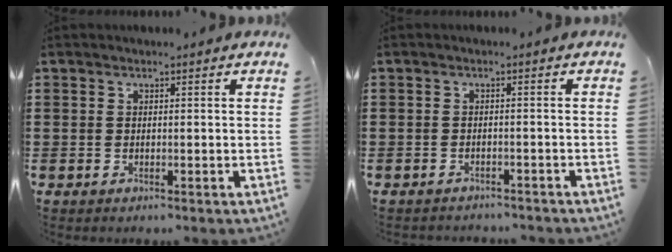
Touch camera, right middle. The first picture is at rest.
{"total": 1.4, "force": [-1.4, 0.2, -0.1], "torque": [-0.003, 0.003, -0.031]}